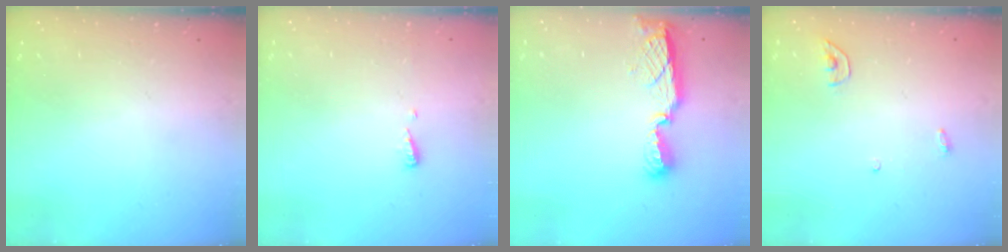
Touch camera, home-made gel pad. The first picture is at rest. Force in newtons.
{"total": 4.3, "press": 4.2, "slide": 0.4}
{"total": 7.6, "press": 7.6, "slide": 0.2}
{"total": 3.4, "press": 3.4, "slide": 0.3}